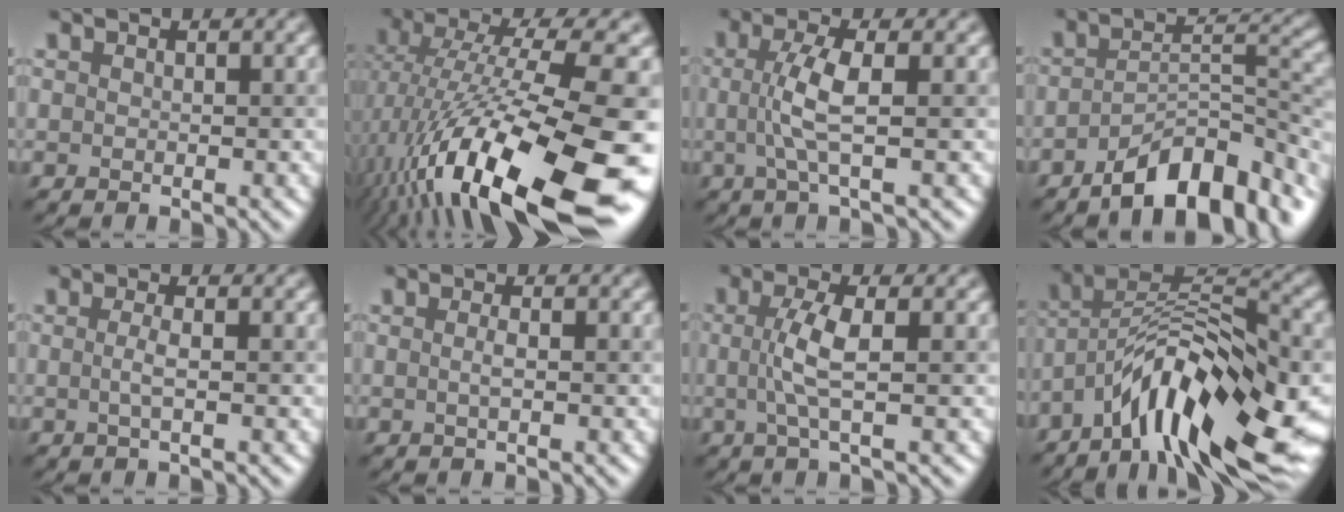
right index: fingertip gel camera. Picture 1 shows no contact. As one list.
[{"total": 17.7, "force": [-4.6, 4.6, 16.4], "torque": [-0.277, 0.026, -0.073]}, {"total": 3.8, "force": [0.2, 0.7, 3.7], "torque": [-0.073, 0.010, 0.005]}, {"total": 9.6, "force": [-6.4, 3.2, 6.4], "torque": [-0.085, 0.015, -0.105]}, {"total": 1.4, "force": [-0.1, 0.3, 1.4], "torque": [-0.023, 0.005, -0.001]}, {"total": 0.9, "force": [0.0, 0.2, 0.9], "torque": [-0.013, 0.005, 0.000]}, {"total": 3.4, "force": [0.2, 0.6, 3.3], "torque": [-0.066, 0.009, 0.004]}, {"total": 12.5, "force": [-6.2, 4.0, 10.1], "torque": [-0.160, 0.020, -0.109]}]